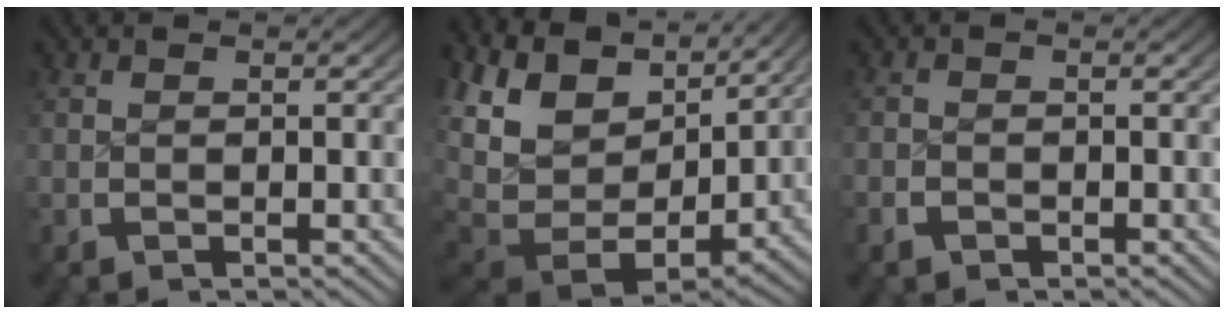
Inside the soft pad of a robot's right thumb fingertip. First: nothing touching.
{"total": 13.2, "force": [0.7, 9.1, 9.5], "torque": [-0.231, -0.050, 0.031]}
{"total": 1.3, "force": [-1.0, 0.9, 0.1], "torque": [-0.002, -0.004, -0.020]}